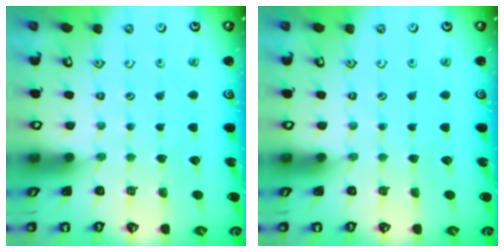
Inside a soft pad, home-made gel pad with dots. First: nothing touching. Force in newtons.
{"total": 0.0}